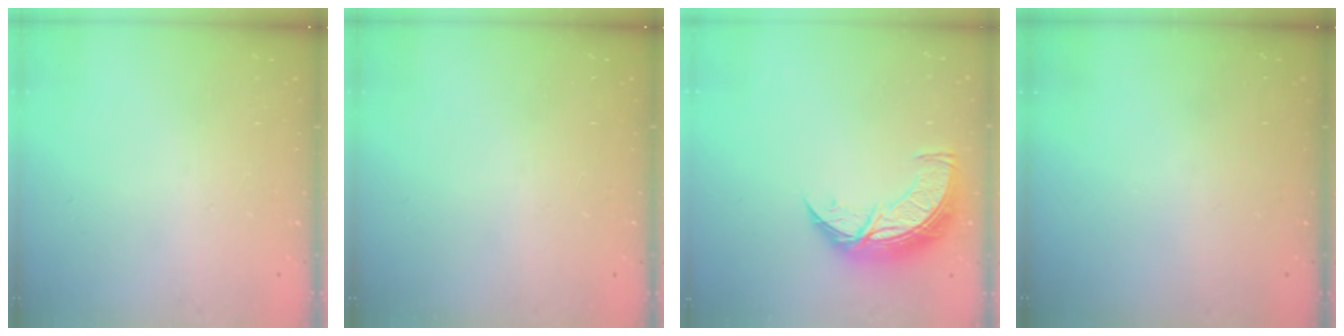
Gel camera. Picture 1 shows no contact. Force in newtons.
{"total": 0.0}
{"total": 10.9, "press": 10.9, "slide": 0.9}
{"total": 0.0}